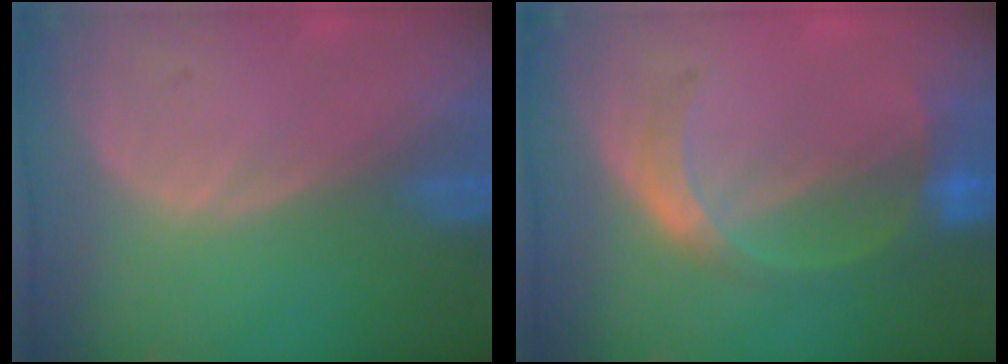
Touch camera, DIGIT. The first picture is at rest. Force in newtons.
{"total": 5.9, "press": 5.4, "slide": 2.4}